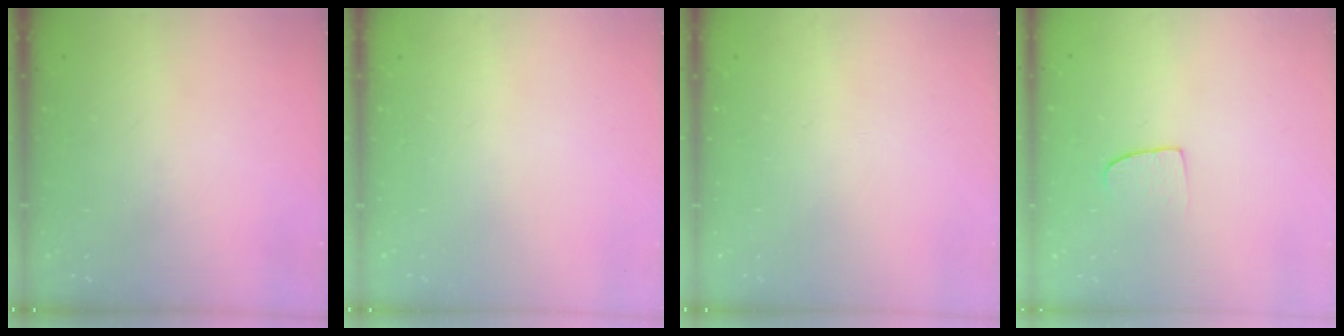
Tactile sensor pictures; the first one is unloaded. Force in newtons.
{"total": 0.0}
{"total": 0.0}
{"total": 6.4, "press": 6.3, "slide": 0.4}